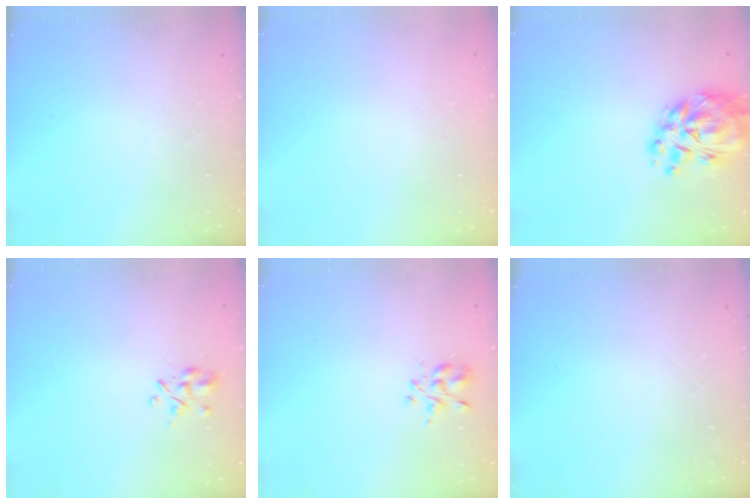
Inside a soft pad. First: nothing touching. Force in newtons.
{"total": 1.8, "press": 1.8, "slide": 0.1}
{"total": 13.0, "press": 12.2, "slide": 4.3}
{"total": 3.2, "press": 3.0, "slide": 1.2}
{"total": 2.8, "press": 2.6, "slide": 1.0}
{"total": 0.0}